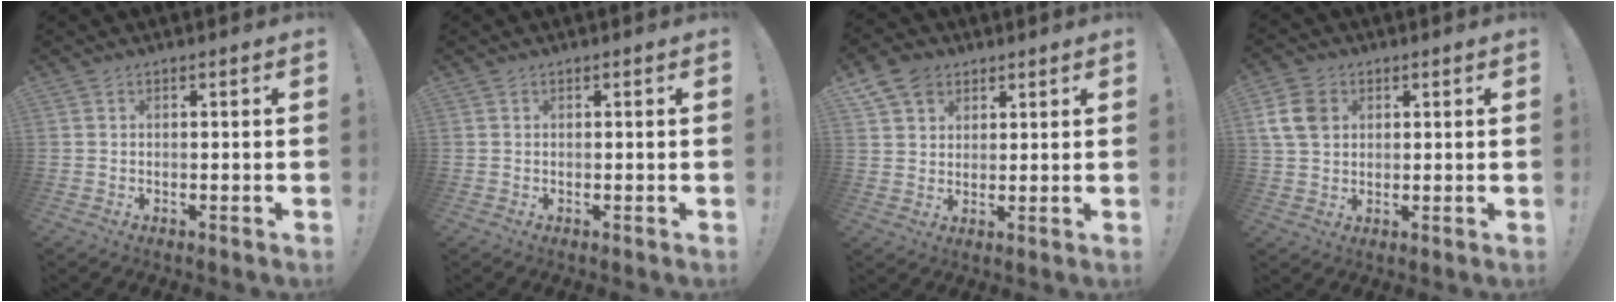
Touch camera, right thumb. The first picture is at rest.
{"total": 0.0}
{"total": 8.2, "force": [4.9, 6.0, 2.9], "torque": [-0.057, -0.021, 0.100]}
{"total": 9.5, "force": [2.8, 7.2, 5.5], "torque": [-0.106, -0.002, 0.055]}